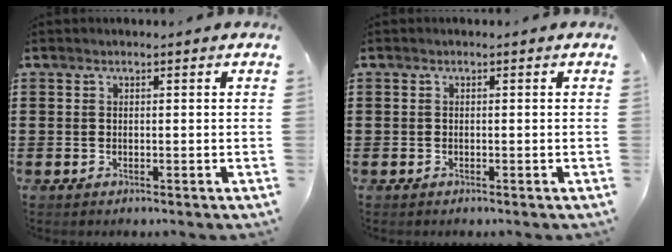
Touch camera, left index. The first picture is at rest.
{"total": 0.0}